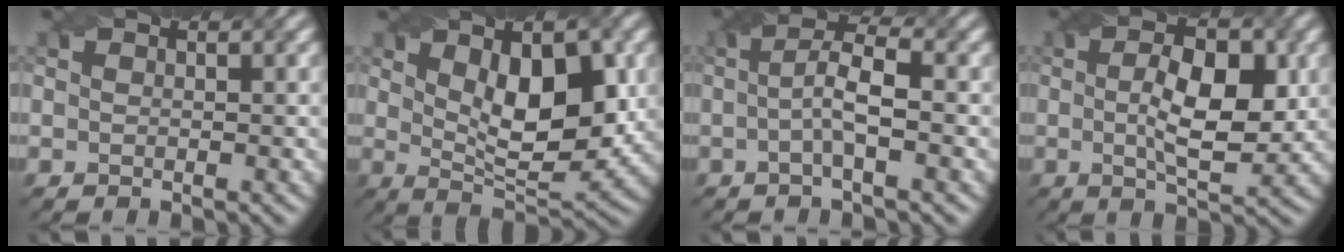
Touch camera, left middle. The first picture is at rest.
{"total": 8.7, "force": [1.9, 3.5, 7.8], "torque": [-0.115, 0.002, 0.032]}
{"total": 3.7, "force": [-0.3, 0.7, 3.6], "torque": [-0.068, 0.009, -0.008]}
{"total": 6.5, "force": [0.4, 2.5, 6.0], "torque": [-0.098, 0.000, 0.006]}